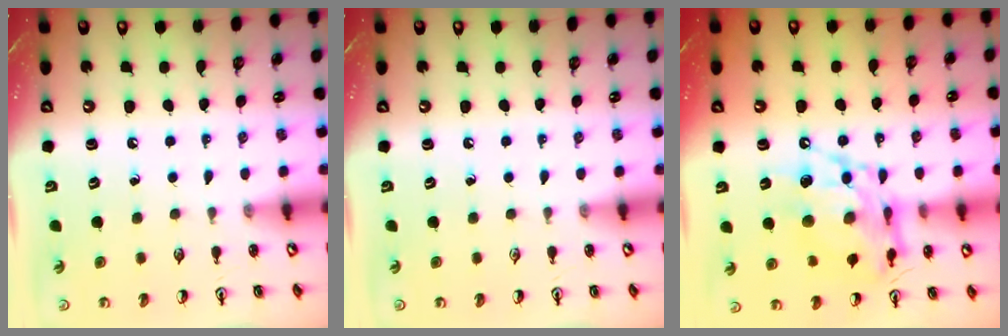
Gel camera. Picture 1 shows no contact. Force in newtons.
{"total": 0.0}
{"total": 14.0, "press": 13.9, "slide": 1.6}